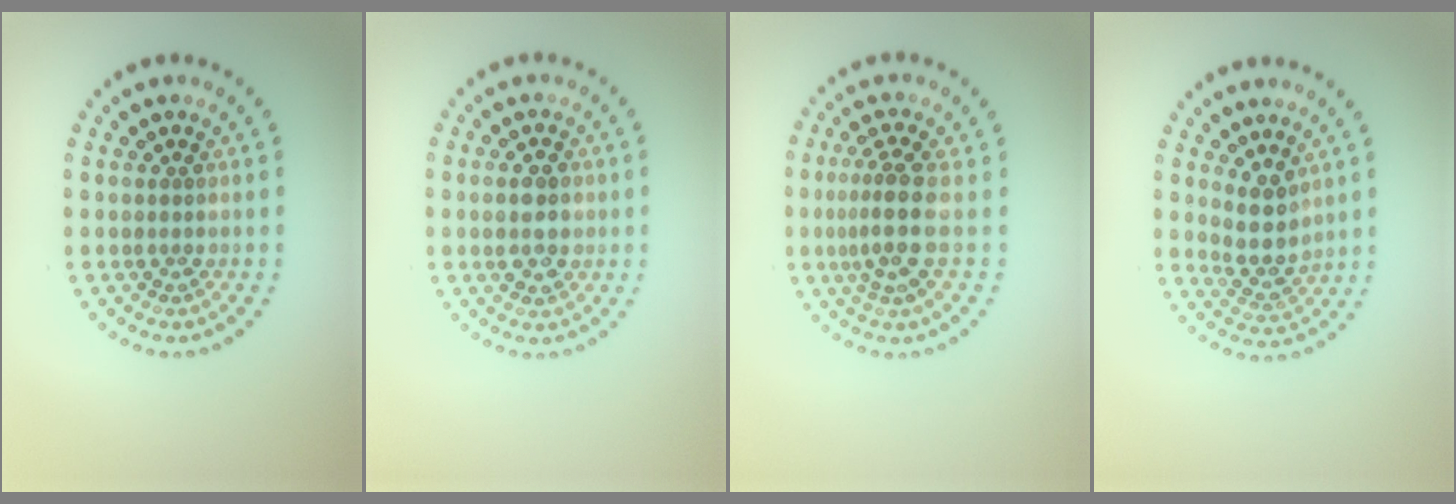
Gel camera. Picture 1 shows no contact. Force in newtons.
{"total": 3.3, "press": 3.3, "slide": 0.5}
{"total": 3.5, "press": 2.7, "slide": 2.2}
{"total": 3.0, "press": 2.5, "slide": 1.6}